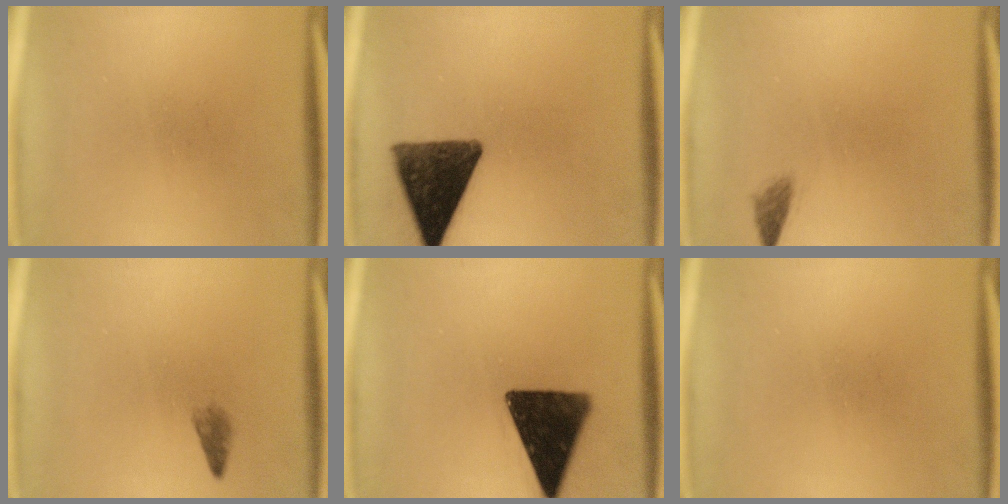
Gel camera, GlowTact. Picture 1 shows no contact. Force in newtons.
{"total": 12.4}
{"total": 1.3}
{"total": 1.2}
{"total": 15.0}
{"total": 0.0}